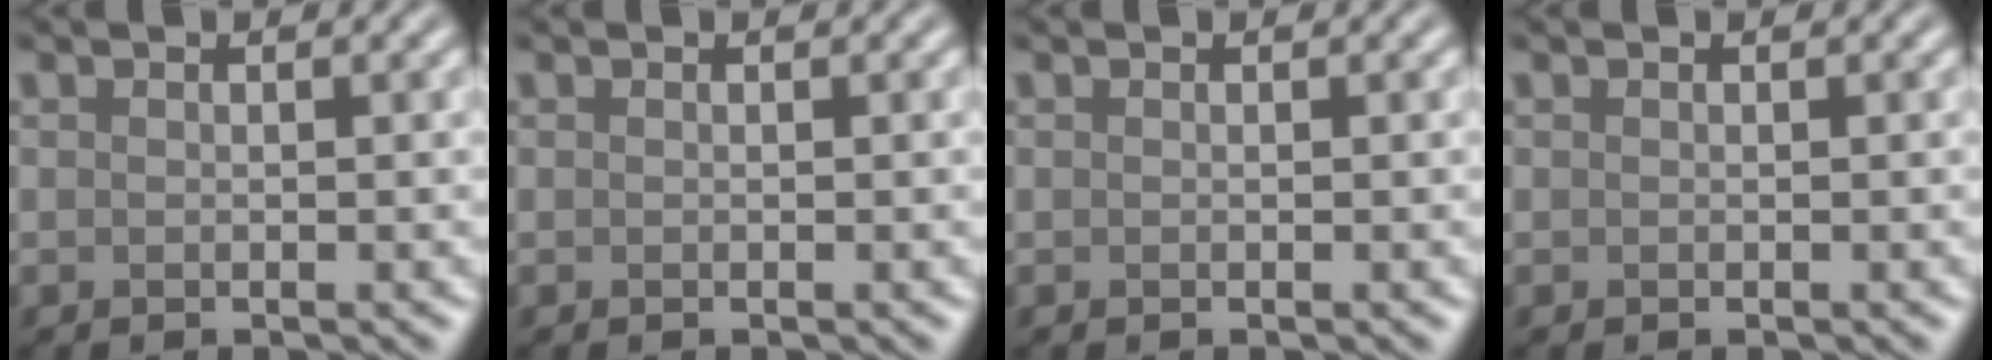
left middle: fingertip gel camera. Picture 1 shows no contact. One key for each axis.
{"total": 0.0}
{"total": 0.0}
{"total": 0.0}